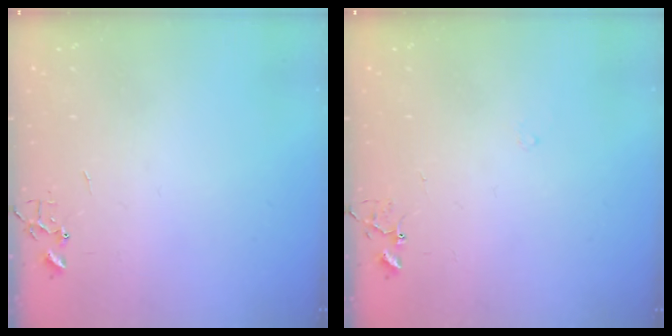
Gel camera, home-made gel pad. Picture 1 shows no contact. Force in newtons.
{"total": 6.8, "press": 6.8, "slide": 0.5}